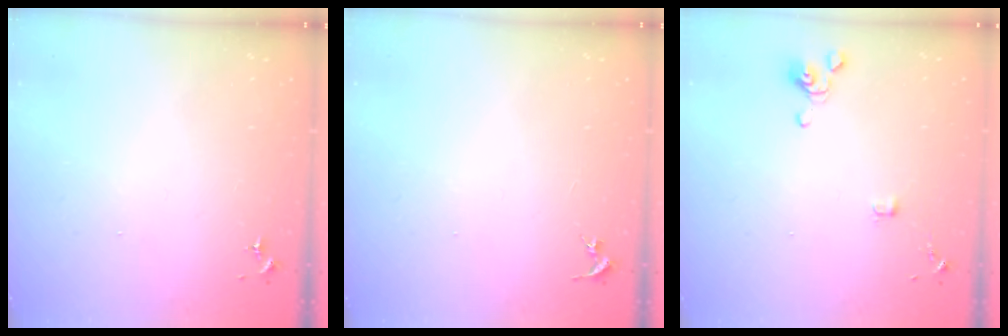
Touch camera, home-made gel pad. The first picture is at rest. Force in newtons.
{"total": 0.0}
{"total": 4.2, "press": 4.1, "slide": 1.0}